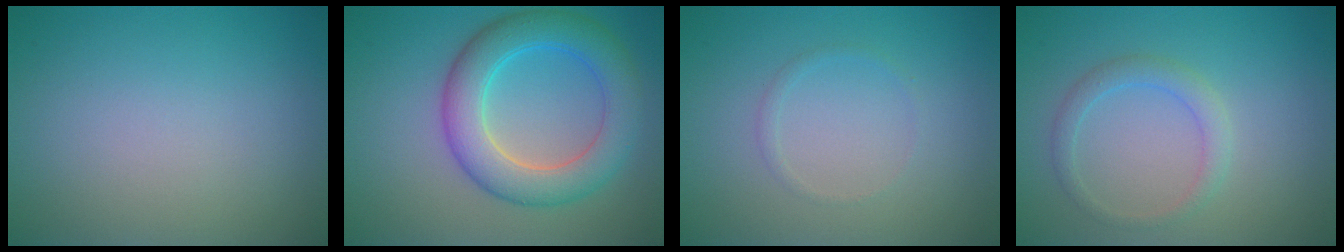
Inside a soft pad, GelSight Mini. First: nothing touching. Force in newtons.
{"total": 6.4, "press": 6.4, "slide": 0.1}
{"total": 0.7, "press": 0.7, "slide": 0.0}
{"total": 1.8, "press": 1.8, "slide": 0.0}